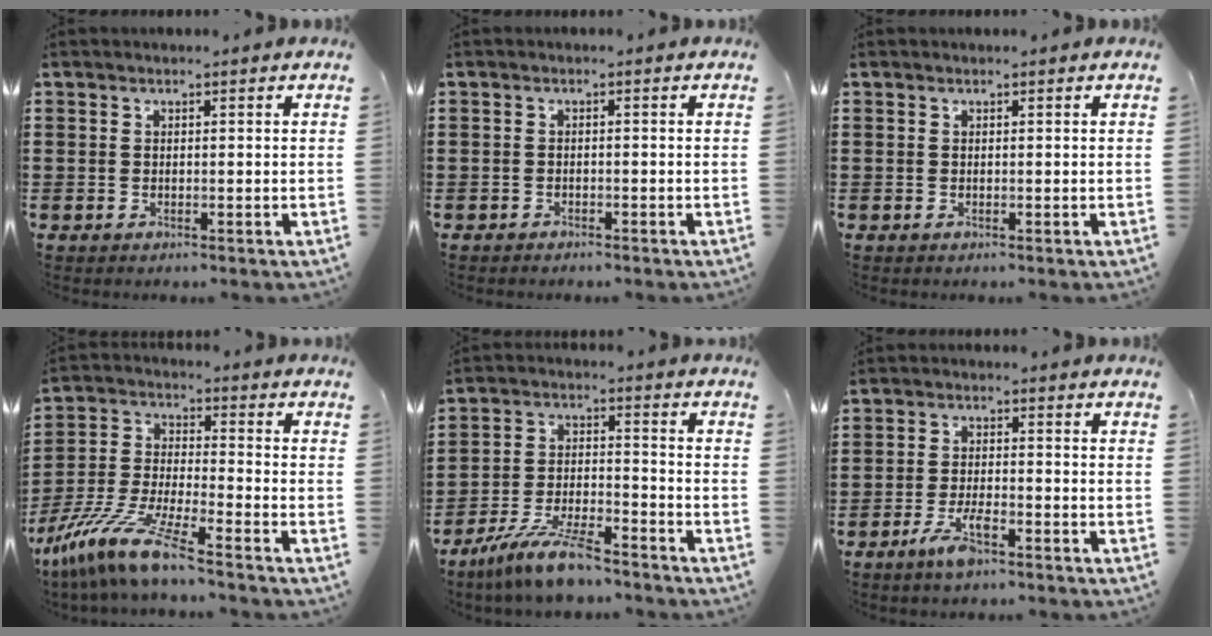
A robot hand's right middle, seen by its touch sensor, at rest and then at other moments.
{"total": 0.9, "force": [-0.9, 0.2, 0.0], "torque": [-0.002, 0.001, -0.020]}
{"total": 0.0}
{"total": 10.7, "force": [-8.8, -0.1, 6.0], "torque": [-0.142, -0.007, -0.183]}
{"total": 8.7, "force": [-7.4, 1.2, 4.4], "torque": [-0.095, 0.005, -0.145]}
{"total": 5.0, "force": [-2.9, 1.3, 3.9], "torque": [-0.081, -0.001, -0.055]}